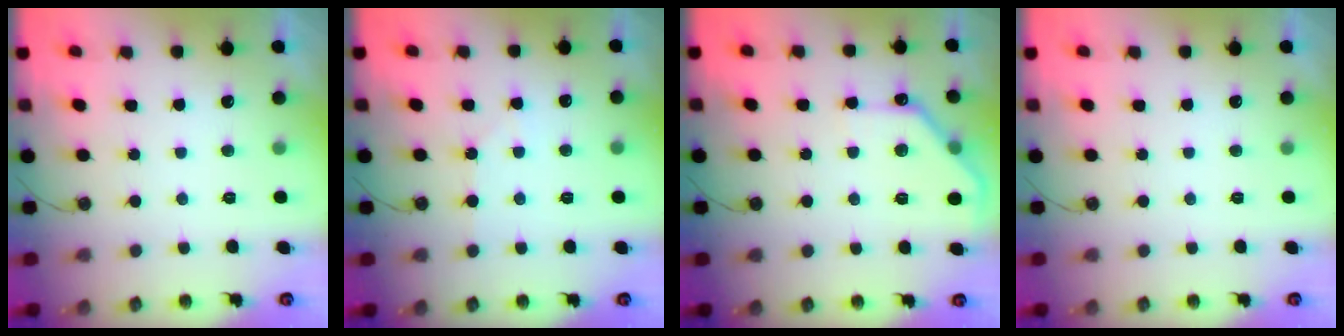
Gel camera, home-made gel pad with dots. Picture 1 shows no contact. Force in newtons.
{"total": 3.8, "press": 3.8, "slide": 0.7}
{"total": 10.4, "press": 10.4, "slide": 0.6}
{"total": 0.0}